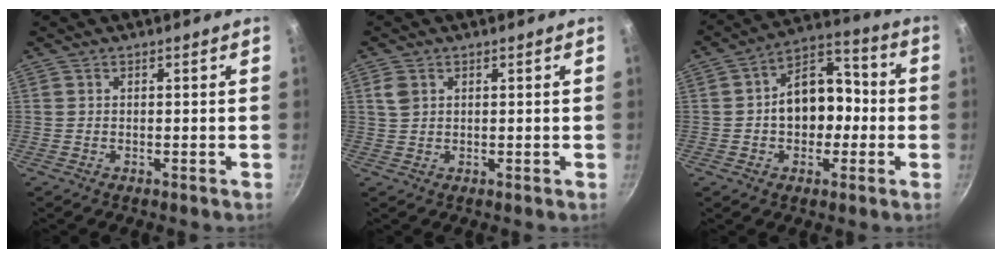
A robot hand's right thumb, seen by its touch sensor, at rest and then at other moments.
{"total": 2.4, "force": [1.0, 1.8, 1.2], "torque": [-0.024, -0.001, 0.022]}
{"total": 13.0, "force": [-0.8, 9.5, 8.9], "torque": [-0.082, 0.046, -0.025]}